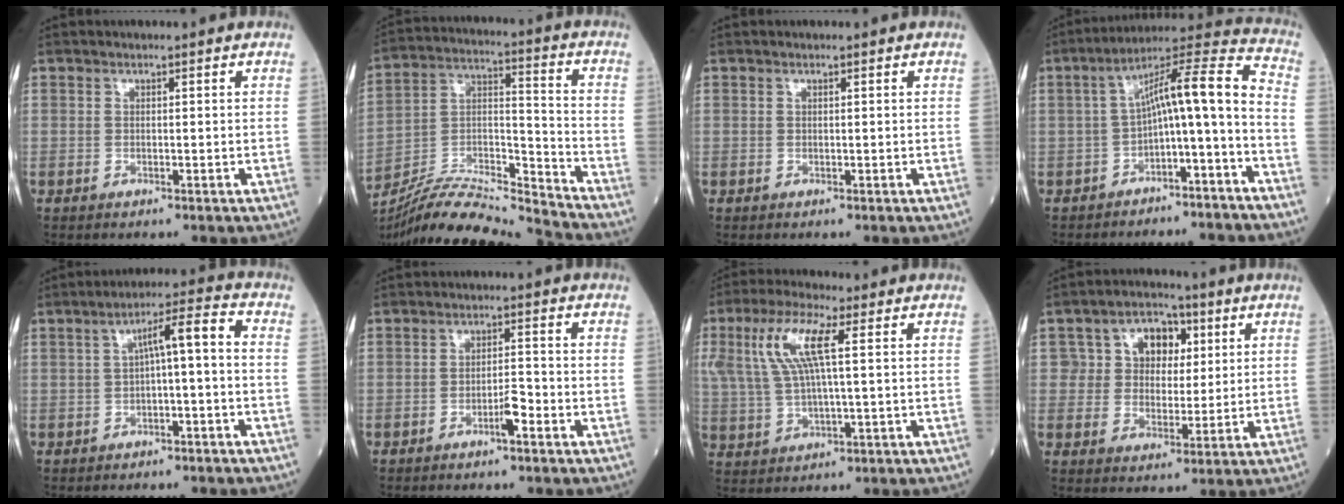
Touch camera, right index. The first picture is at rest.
{"total": 17.2, "force": [-16.5, -0.6, 4.8], "torque": [-0.083, 0.024, -0.293]}
{"total": 0.0}
{"total": 11.8, "force": [-3.7, 1.5, 11.1], "torque": [-0.166, 0.046, -0.055]}
{"total": 5.9, "force": [-0.1, 0.7, 5.8], "torque": [-0.090, 0.027, -0.002]}
{"total": 2.7, "force": [-1.7, 0.3, 2.2], "torque": [-0.033, 0.001, -0.030]}
{"total": 9.6, "force": [3.0, 1.7, 8.9], "torque": [-0.204, 0.018, 0.059]}
{"total": 7.8, "force": [2.6, 6.0, 4.3], "torque": [-0.058, 0.022, 0.045]}